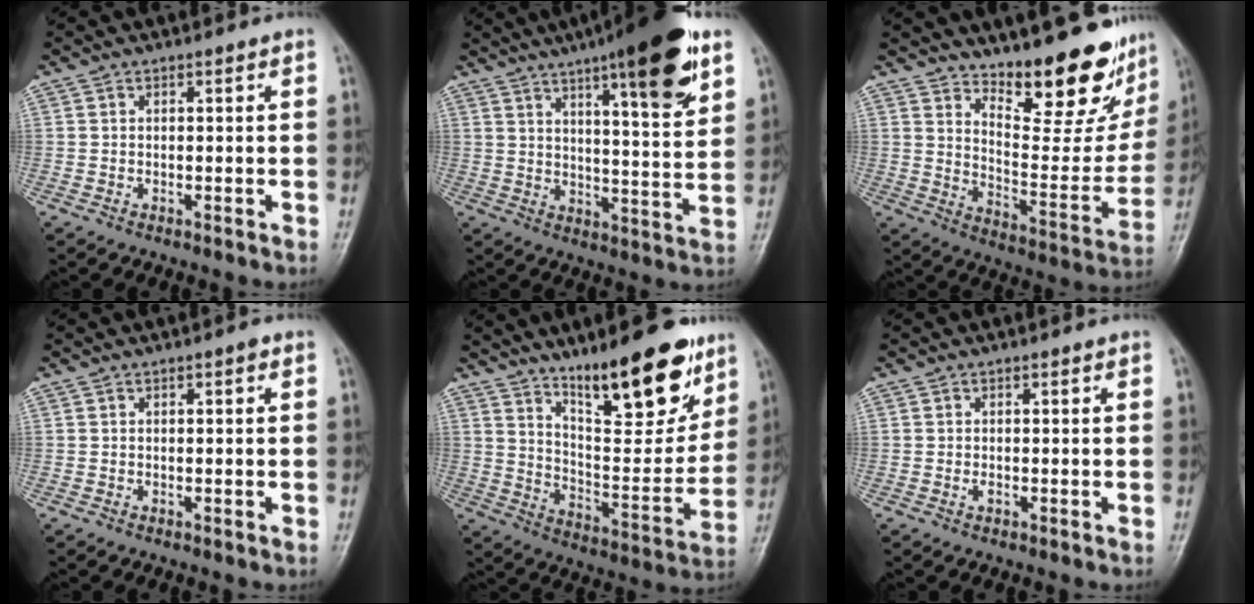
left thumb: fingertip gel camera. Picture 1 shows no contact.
{"total": 18.7, "force": [10.9, 3.6, 14.8], "torque": [-0.194, -0.046, 0.159]}
{"total": 18.9, "force": [14.7, 6.1, 10.2], "torque": [-0.100, -0.117, 0.216]}
{"total": 0.7, "force": [0.3, 0.2, 0.6], "torque": [-0.009, 0.001, 0.001]}
{"total": 20.0, "force": [13.3, 6.2, 13.6], "torque": [-0.153, -0.083, 0.217]}
{"total": 0.7, "force": [0.0, 0.4, 0.6], "torque": [-0.010, 0.001, 0.001]}